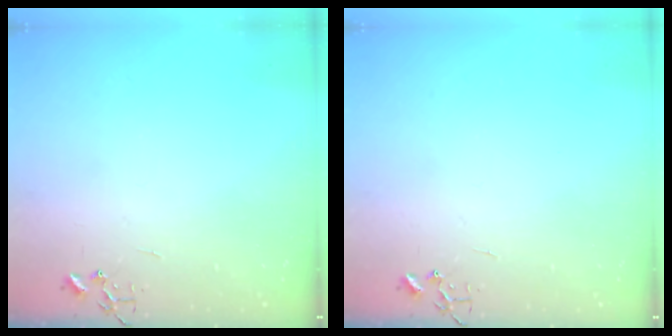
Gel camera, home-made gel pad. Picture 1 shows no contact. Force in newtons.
{"total": 0.0}